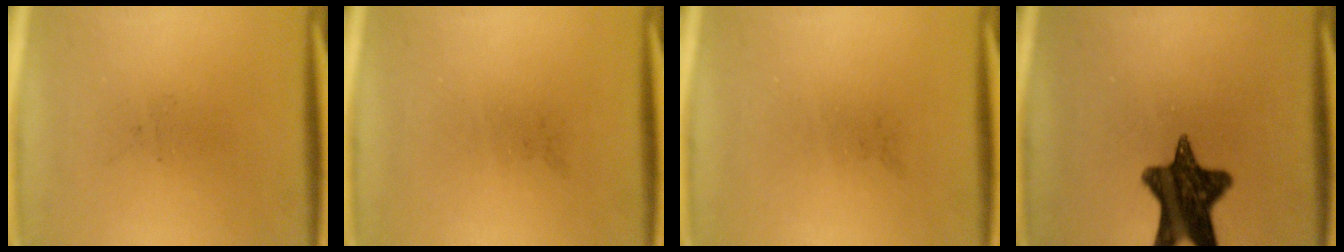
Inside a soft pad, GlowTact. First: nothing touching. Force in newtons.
{"total": 0.0}
{"total": 0.0}
{"total": 13.1}